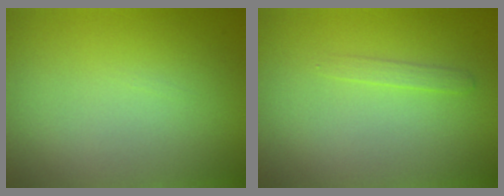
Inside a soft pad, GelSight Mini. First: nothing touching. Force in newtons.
{"total": 0.8, "press": 0.8, "slide": 0.0}